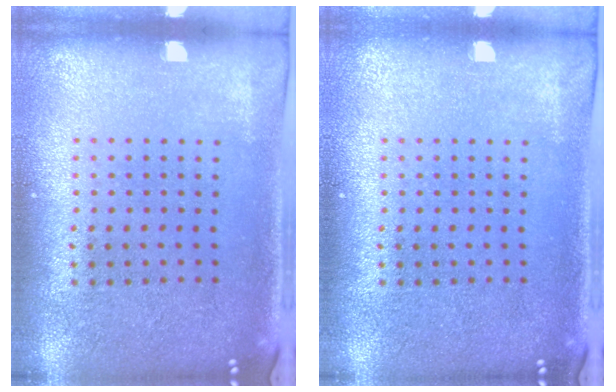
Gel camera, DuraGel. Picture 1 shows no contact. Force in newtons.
{"total": 0.0}